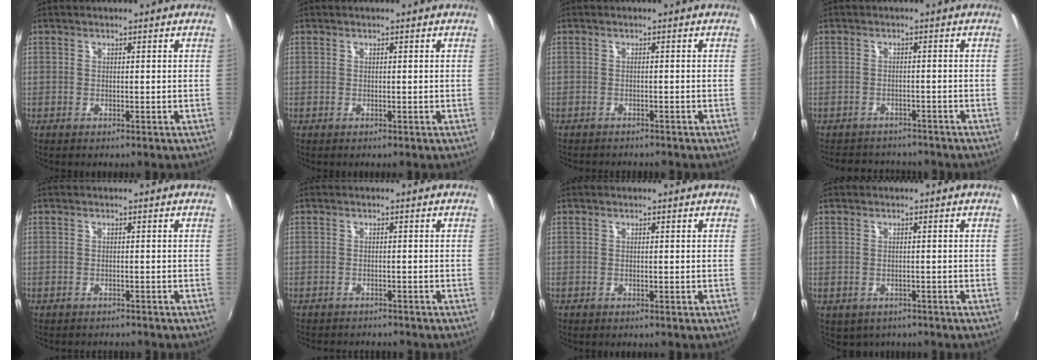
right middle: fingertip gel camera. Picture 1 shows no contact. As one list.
[{"total": 0.0}, {"total": 3.1, "force": [-2.9, 0.7, 0.8], "torque": [-0.024, -0.014, -0.045]}, {"total": 7.5, "force": [-6.6, 3.1, 1.6], "torque": [-0.044, 0.005, -0.095]}, {"total": 3.1, "force": [-2.9, 0.7, 0.7], "torque": [-0.022, -0.014, -0.043]}, {"total": 5.2, "force": [-4.8, 1.1, 1.4], "torque": [-0.041, -0.015, -0.072]}, {"total": 0.0}, {"total": 2.2, "force": [-1.3, 1.7, 0.5], "torque": [-0.016, -0.007, -0.015]}]